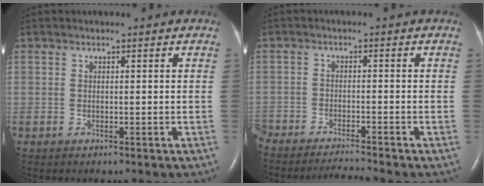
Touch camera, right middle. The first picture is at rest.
{"total": 6.1, "force": [-5.8, -0.8, 1.5], "torque": [-0.025, -0.009, -0.104]}